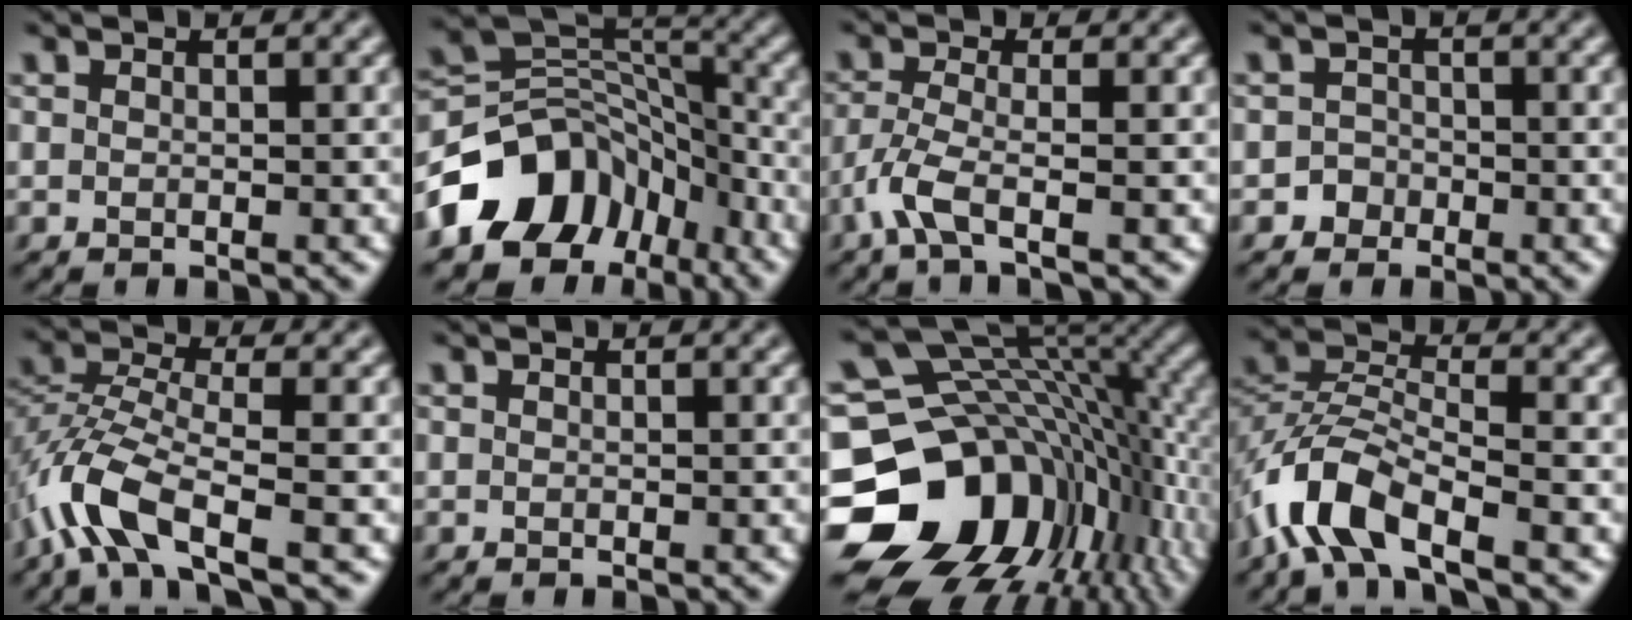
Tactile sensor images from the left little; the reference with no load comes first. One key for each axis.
{"total": 9.0, "fx": -5.2, "fy": 6.5, "fz": 3.4, "tx": -0.045, "ty": 0.012, "tz": -0.105}
{"total": 3.2, "fx": -1.9, "fy": 0.5, "fz": 2.5, "tx": -0.065, "ty": -0.002, "tz": -0.048}
{"total": 1.3, "fx": -0.7, "fy": 1.1, "fz": 0.0, "tx": 0.016, "ty": 0.003, "tz": -0.018}
{"total": 6.3, "fx": -3.6, "fy": 2.1, "fz": 4.7, "tx": -0.103, "ty": 0.003, "tz": -0.086}
{"total": 0.0}
{"total": 17.2, "fx": -3.9, "fy": 13.3, "fz": 10.1, "tx": -0.201, "ty": -0.022, "tz": -0.053}
{"total": 6.8, "fx": -4.3, "fy": 2.6, "fz": 4.6, "tx": -0.089, "ty": 0.005, "tz": -0.092}